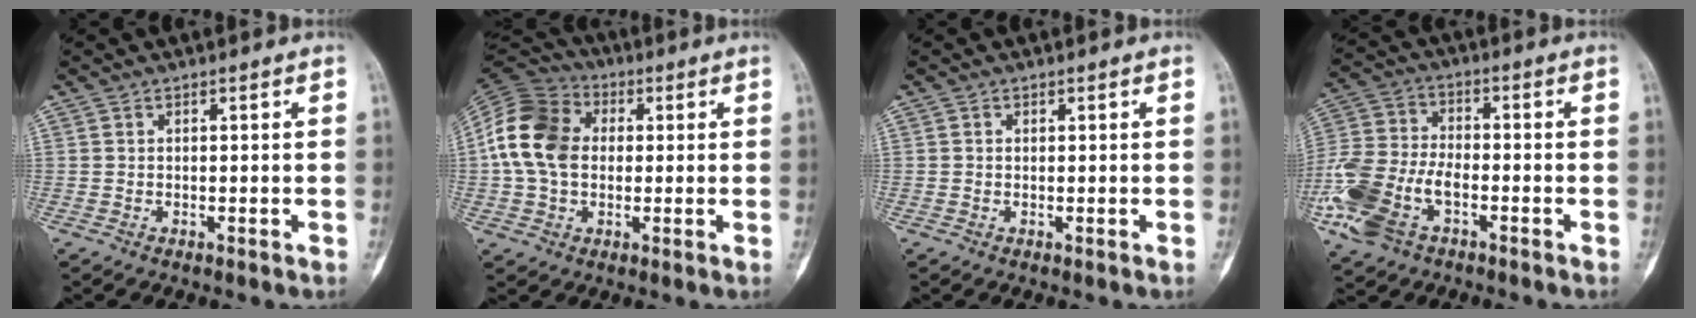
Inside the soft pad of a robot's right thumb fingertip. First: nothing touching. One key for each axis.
{"total": 14.2, "fx": 1.0, "fy": 10.9, "fz": 9.0, "tx": -0.159, "ty": 0.028, "tz": 0.011}
{"total": 0.0}
{"total": 15.5, "fx": -6.1, "fy": 9.2, "fz": 10.9, "tx": -0.245, "ty": 0.019, "tz": -0.118}